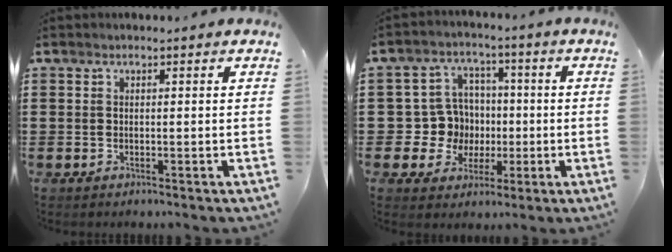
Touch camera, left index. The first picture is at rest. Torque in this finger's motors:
{"motor_torque": [0.90, 0.03, 0.34, 0.00]}